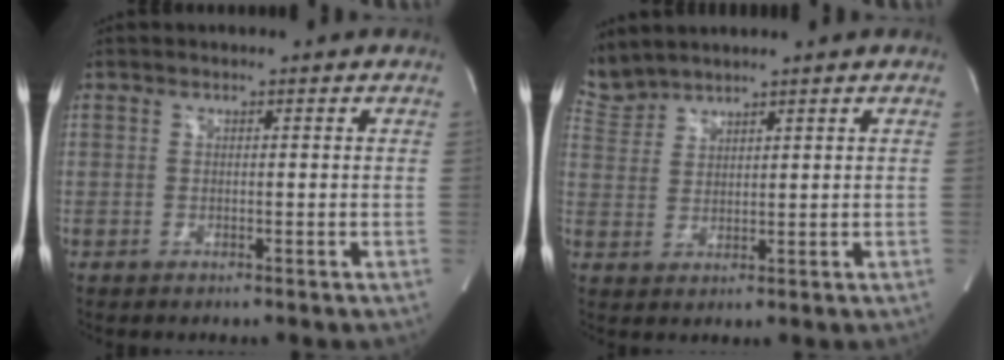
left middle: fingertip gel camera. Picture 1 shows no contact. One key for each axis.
{"total": 4.4, "fx": 4.4, "fy": 0.2, "fz": -0.1, "tx": -0.016, "ty": 0.017, "tz": 0.100}